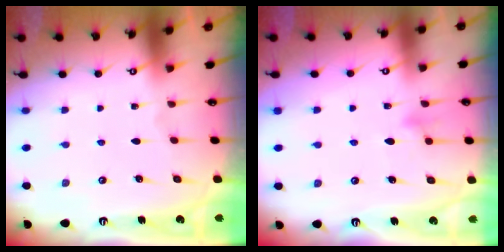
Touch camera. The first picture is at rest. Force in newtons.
{"total": 10.6, "press": 10.6, "slide": 0.5}